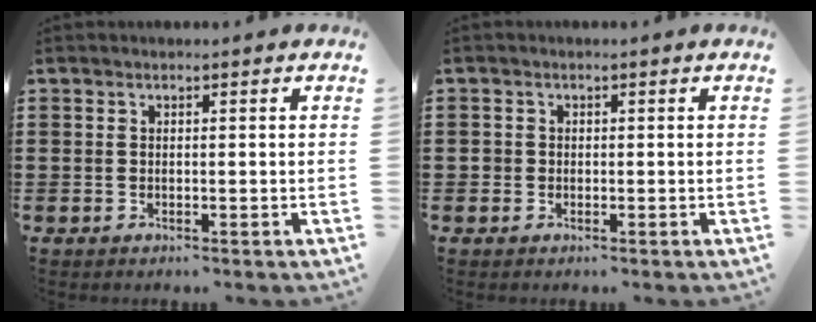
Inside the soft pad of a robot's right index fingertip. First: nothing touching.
{"total": 0.9, "force": [-0.2, 0.9, 0.2], "torque": [-0.005, 0.004, -0.005]}